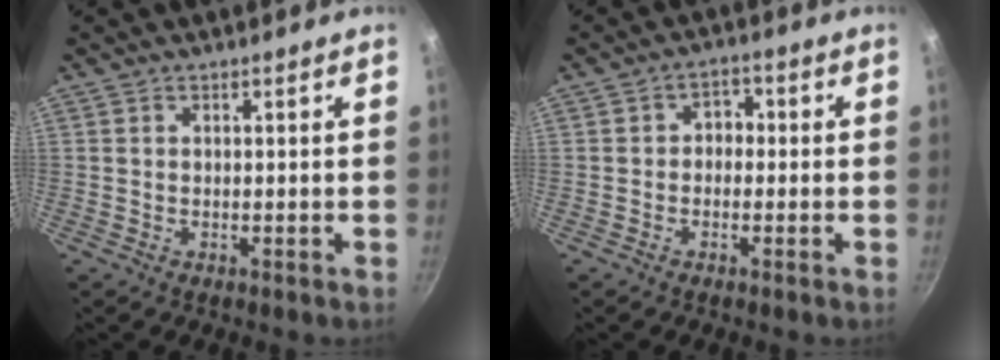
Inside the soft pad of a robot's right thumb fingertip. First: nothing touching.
{"total": 3.5, "force": [-0.4, 2.8, 2.0], "torque": [-0.002, 0.013, -0.012]}